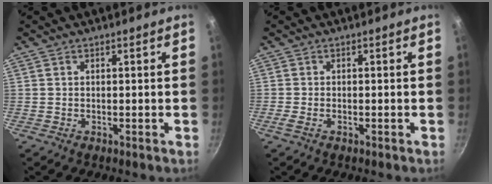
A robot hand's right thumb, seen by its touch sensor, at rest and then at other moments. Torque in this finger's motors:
{"motor_torque": [-0.04, -0.11, -0.29, 0.17, 0.04]}